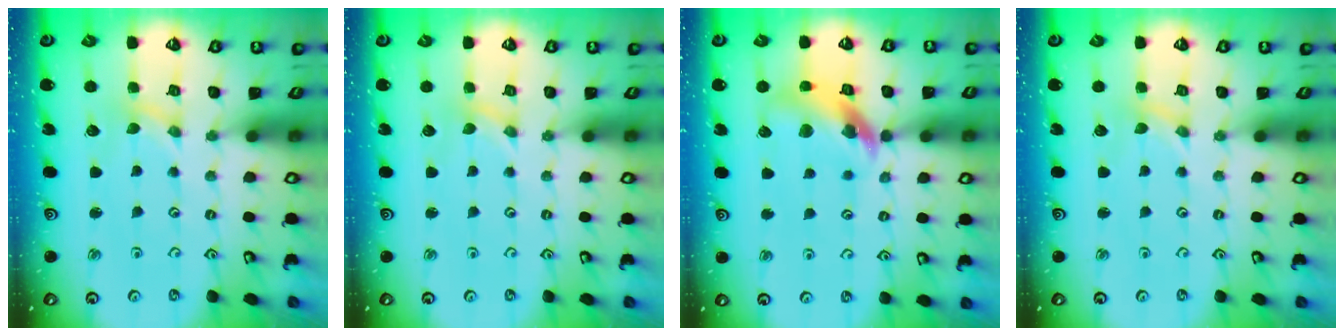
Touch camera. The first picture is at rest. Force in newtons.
{"total": 0.0}
{"total": 13.4, "press": 13.3, "slide": 1.7}
{"total": 0.0}